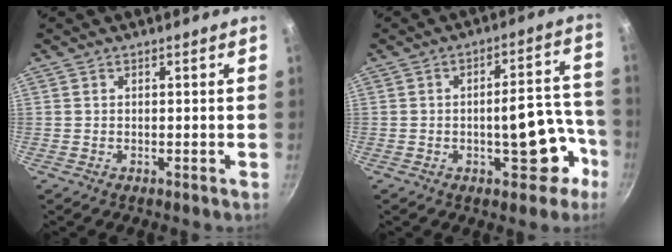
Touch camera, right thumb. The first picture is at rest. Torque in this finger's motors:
{"motor_torque": [2.62, 2.26, 2.03, -0.74, 0.42]}